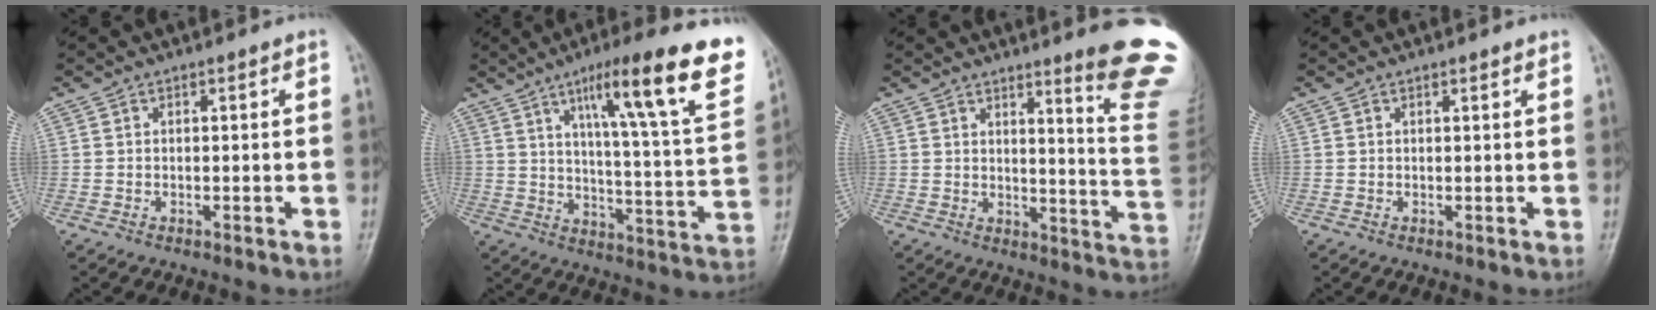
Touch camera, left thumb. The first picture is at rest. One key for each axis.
{"total": 23.0, "fx": 12.3, "fy": 3.2, "fz": 19.2, "tx": -0.250, "ty": -0.035, "tz": 0.180}
{"total": 15.0, "fx": 10.7, "fy": 0.7, "fz": 10.5, "tx": -0.106, "ty": -0.097, "tz": 0.126}
{"total": 0.8, "fx": 0.7, "fy": 0.1, "fz": 0.4, "tx": -0.006, "ty": 0.000, "tz": 0.009}